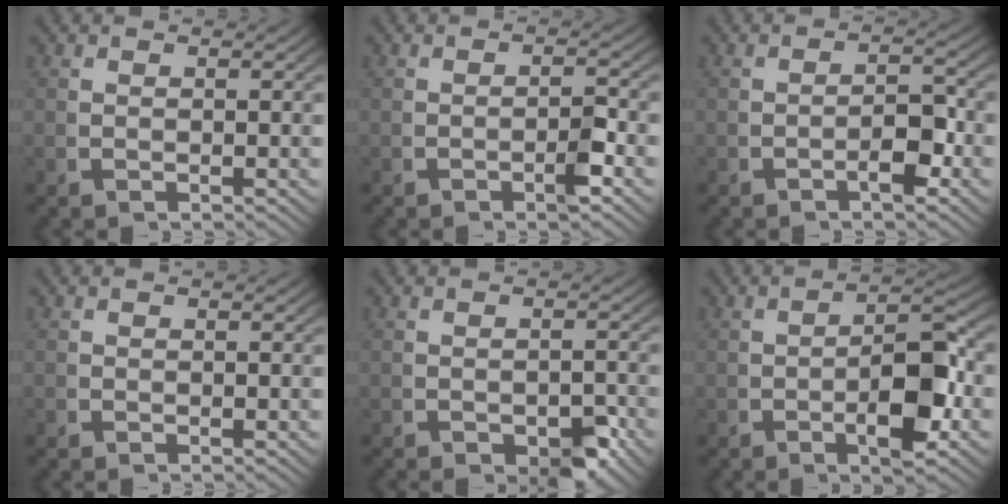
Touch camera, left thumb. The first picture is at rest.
{"total": 1.9, "force": [-0.8, 0.4, 1.7], "torque": [-0.025, 0.002, -0.016]}
{"total": 2.7, "force": [-0.9, 0.9, 2.4], "torque": [-0.038, -0.006, -0.015]}
{"total": 0.0}
{"total": 3.9, "force": [-2.0, 2.0, 2.7], "torque": [-0.036, -0.020, -0.027]}
{"total": 6.6, "force": [-0.8, 2.5, 6.0], "torque": [-0.095, -0.008, -0.013]}